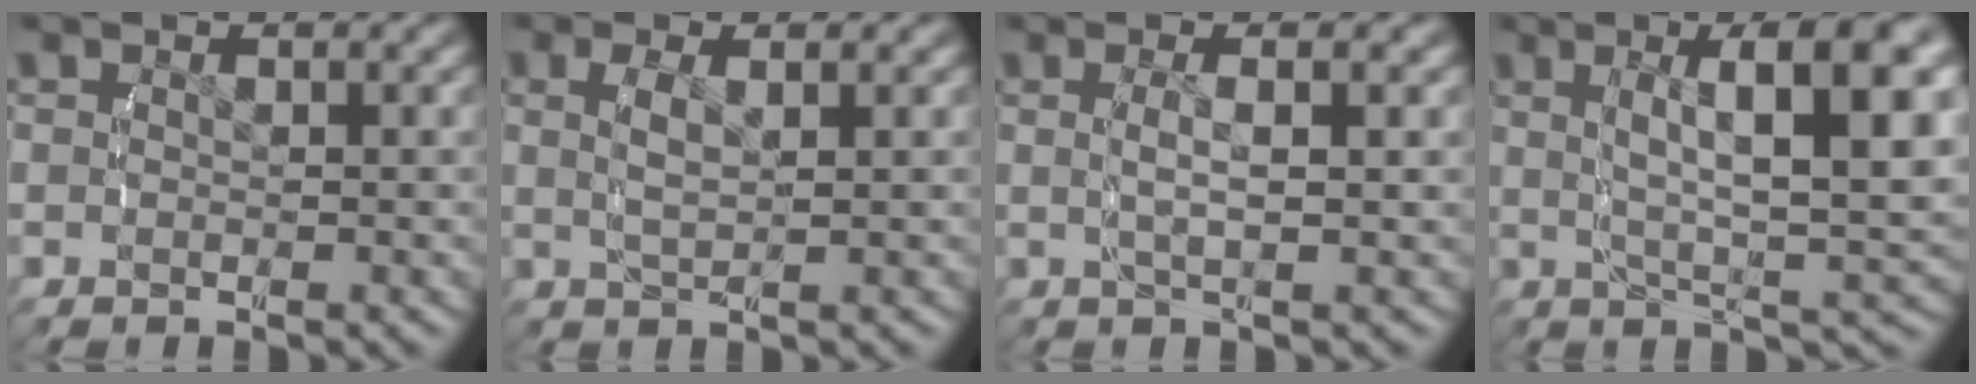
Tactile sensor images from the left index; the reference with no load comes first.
{"total": 2.2, "force": [0.7, 0.2, 2.1], "torque": [-0.047, -0.007, 0.020]}
{"total": 2.8, "force": [0.4, 0.2, 2.8], "torque": [-0.057, -0.002, 0.014]}
{"total": 9.2, "force": [1.6, 2.0, 8.9], "torque": [-0.112, 0.014, 0.026]}